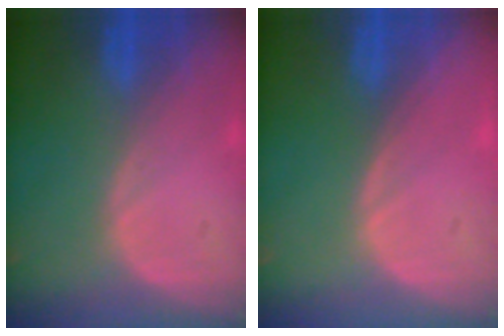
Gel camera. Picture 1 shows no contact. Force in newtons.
{"total": 0.0}